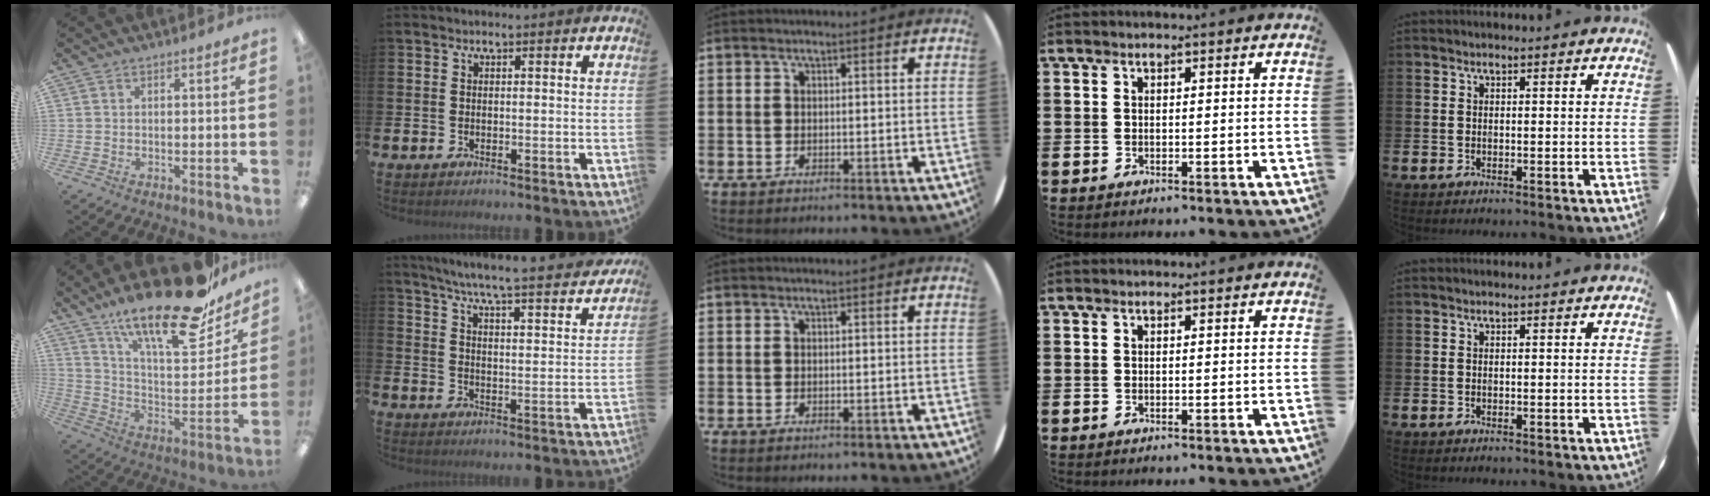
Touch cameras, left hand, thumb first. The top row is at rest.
{"thumb": {"total": 25.6, "force": [18.7, 7.6, 15.7], "torque": [-0.238, -0.120, 0.306]}, "index": {"total": 6.6, "force": [6.1, -0.1, 2.5], "torque": [-0.065, -0.052, 0.102]}}